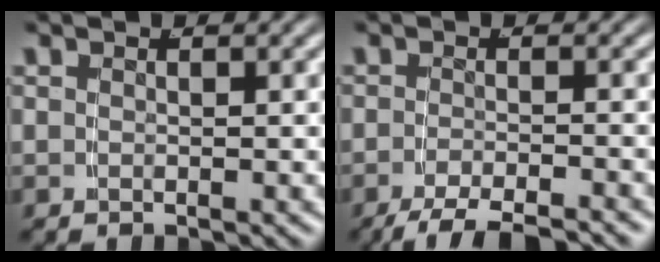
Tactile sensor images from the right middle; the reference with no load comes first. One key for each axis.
{"total": 5.9, "fx": -5.1, "fy": 1.2, "fz": 2.6, "tx": -0.034, "ty": -0.013, "tz": -0.072}